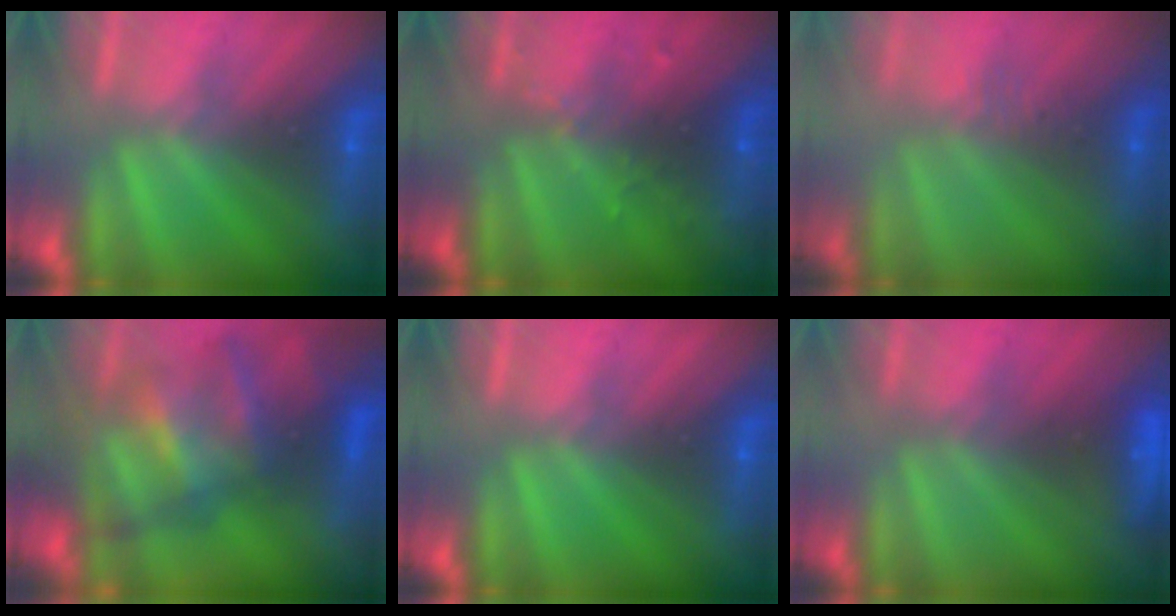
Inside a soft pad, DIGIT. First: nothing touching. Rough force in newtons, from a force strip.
{"total": 2.9}
{"total": 2.9}
{"total": 7.6}
{"total": 0.0}
{"total": 3.0}